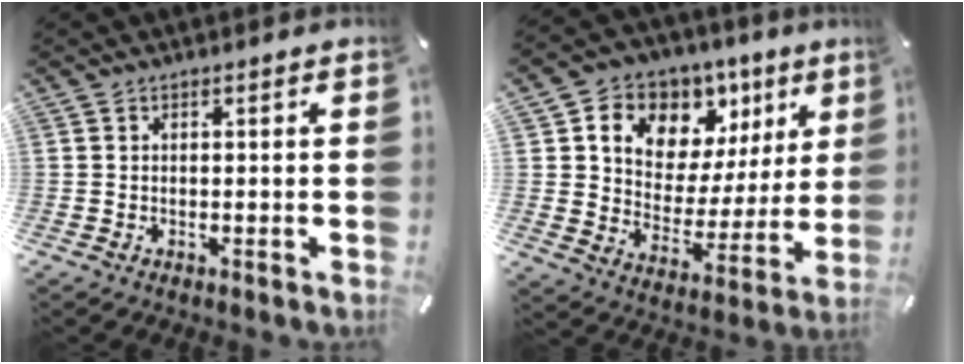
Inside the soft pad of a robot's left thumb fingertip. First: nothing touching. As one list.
[{"total": 10.6, "force": [6.2, 8.2, 2.5], "torque": [-0.046, -0.066, 0.112]}]